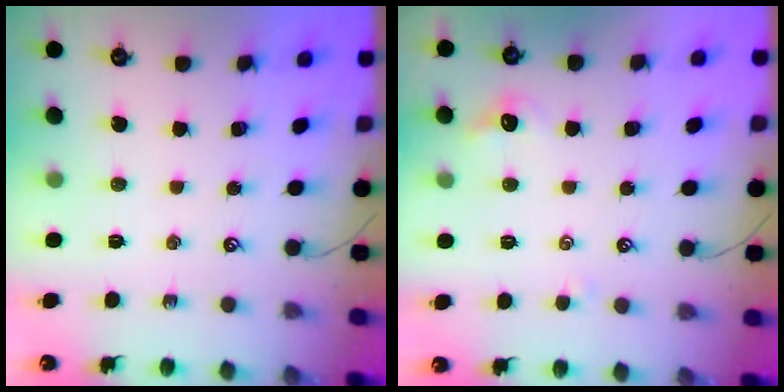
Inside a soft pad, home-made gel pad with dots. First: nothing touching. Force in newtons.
{"total": 1.2, "press": 1.0, "slide": 0.7}